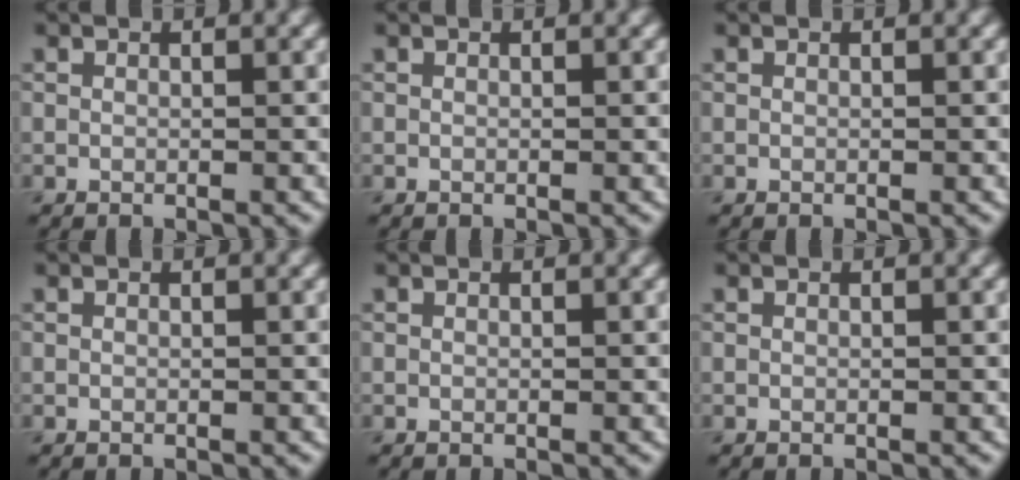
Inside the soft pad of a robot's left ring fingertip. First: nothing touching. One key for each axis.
{"total": 0.0}
{"total": 0.0}
{"total": 0.0}
{"total": 0.0}
{"total": 0.0}